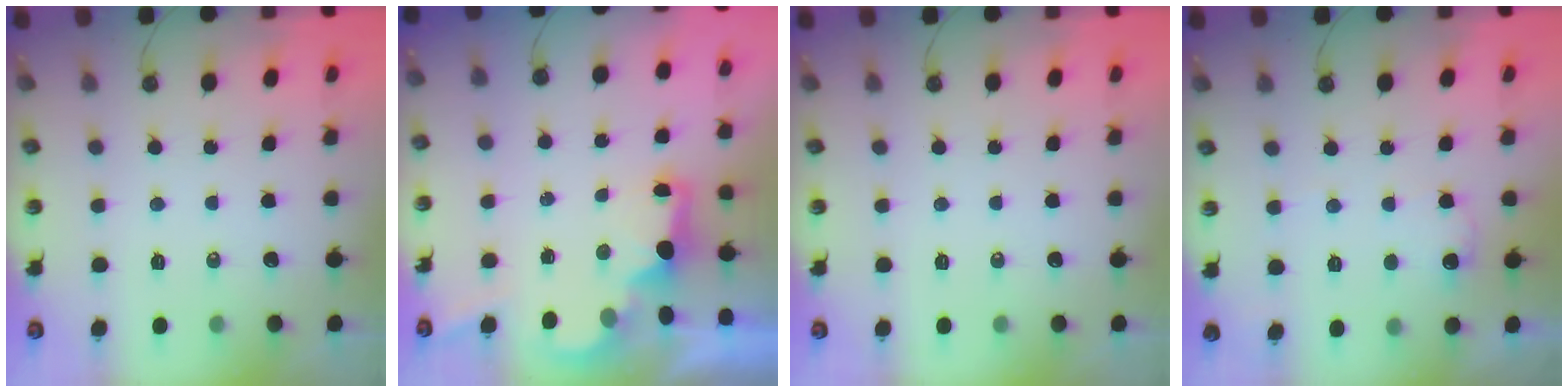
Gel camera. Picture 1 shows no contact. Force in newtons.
{"total": 2.2, "press": 2.1, "slide": 0.8}
{"total": 0.0}
{"total": 6.9, "press": 6.8, "slide": 1.2}